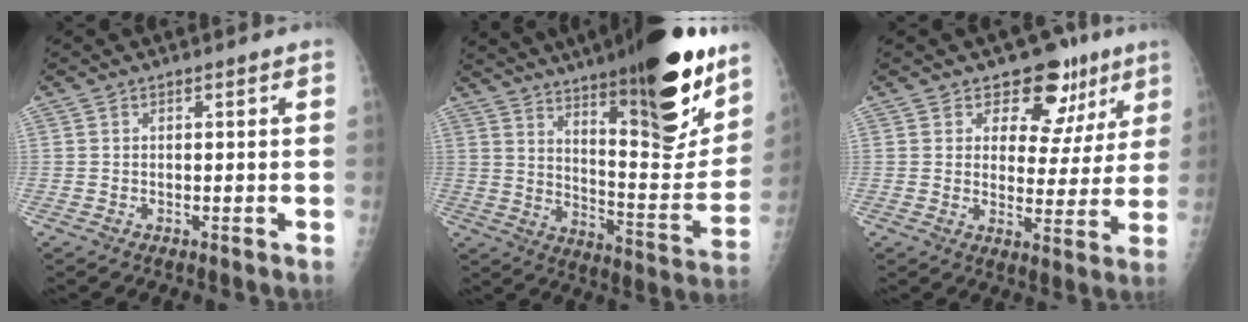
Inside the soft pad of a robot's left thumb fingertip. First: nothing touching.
{"total": 28.8, "force": [18.4, 6.8, 21.1], "torque": [-0.285, -0.079, 0.285]}
{"total": 11.2, "force": [7.1, 7.6, 4.1], "torque": [0.001, -0.028, 0.086]}